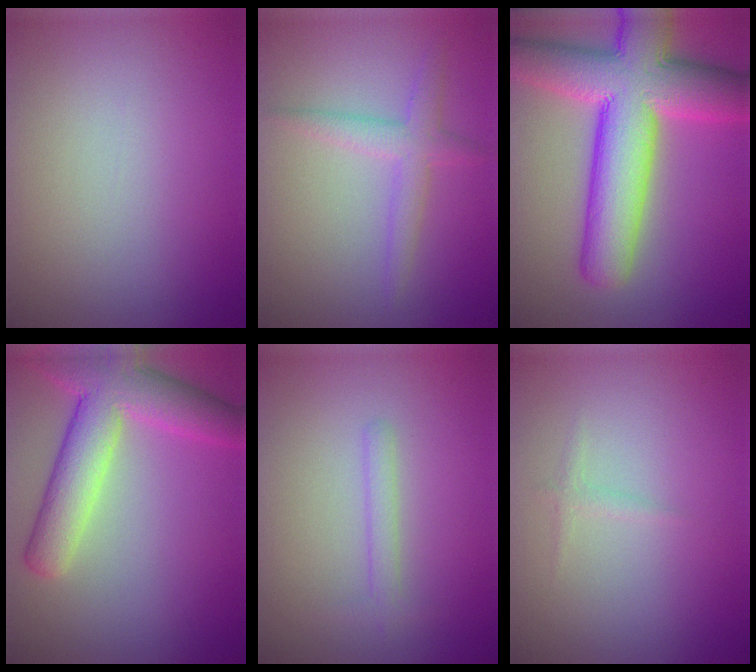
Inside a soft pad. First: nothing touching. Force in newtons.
{"total": 2.5, "press": 2.5, "slide": 0.1}
{"total": 12.4, "press": 12.4, "slide": 0.6}
{"total": 7.4, "press": 7.3, "slide": 0.5}
{"total": 1.3, "press": 1.3, "slide": 0.1}
{"total": 0.7, "press": 0.7, "slide": 0.0}